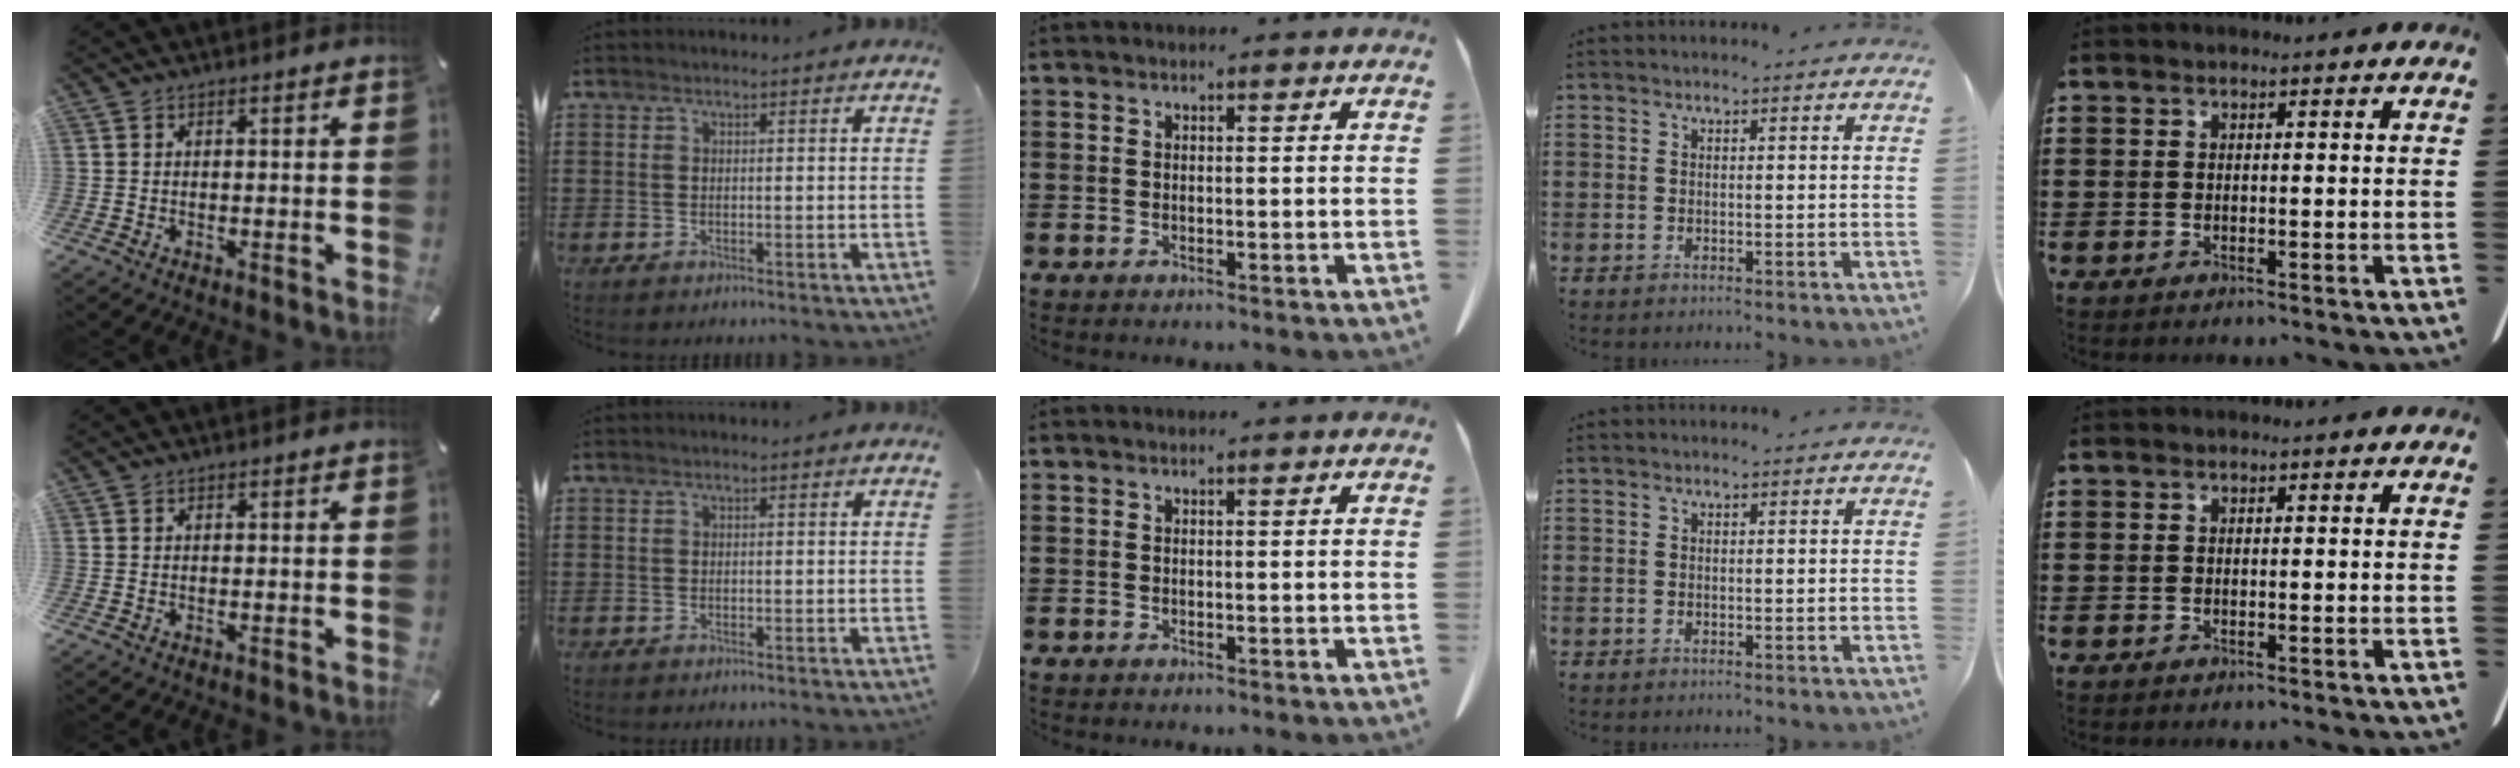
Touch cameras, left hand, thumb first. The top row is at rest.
{}